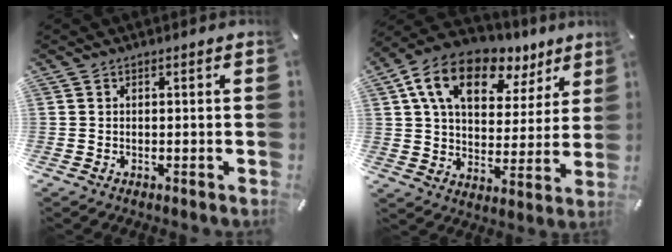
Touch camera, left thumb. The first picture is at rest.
{"total": 15.6, "force": [8.5, 9.7, 8.7], "torque": [-0.156, -0.032, 0.153]}